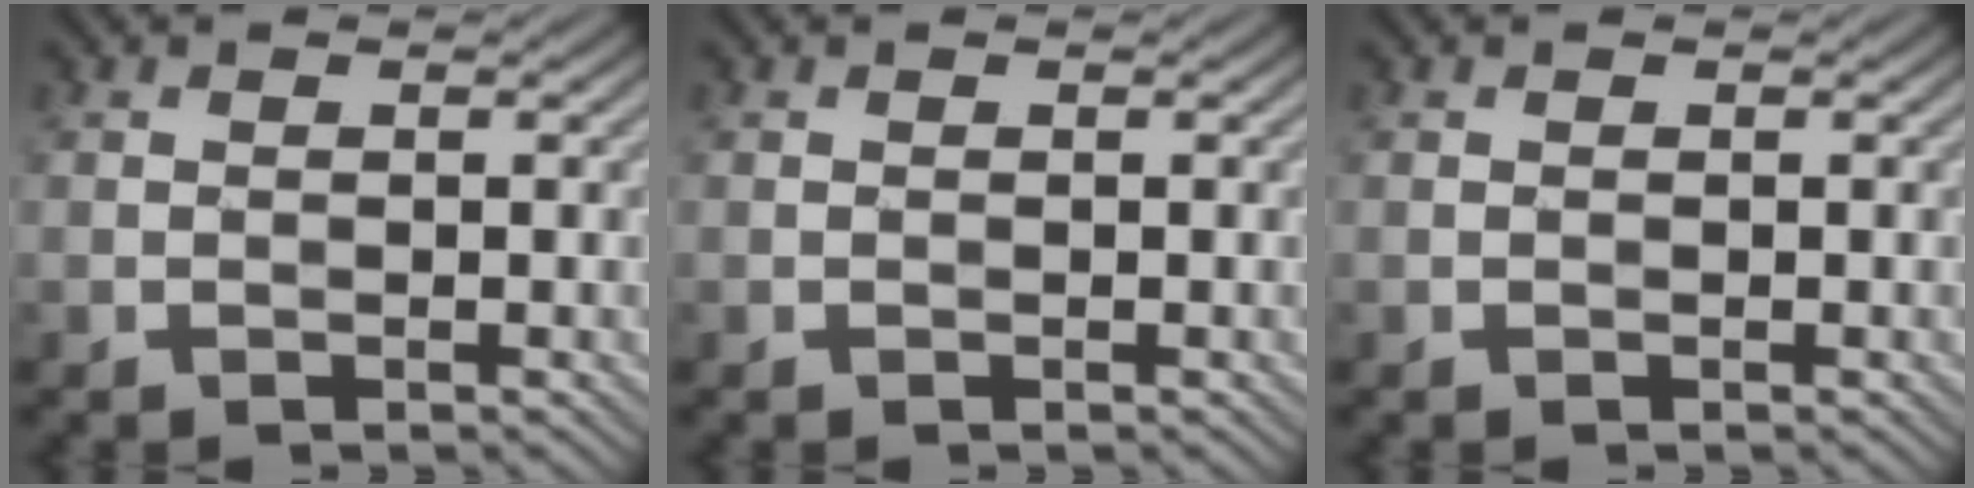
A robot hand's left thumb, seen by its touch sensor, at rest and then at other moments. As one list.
[{"total": 0.0}, {"total": 0.0}]